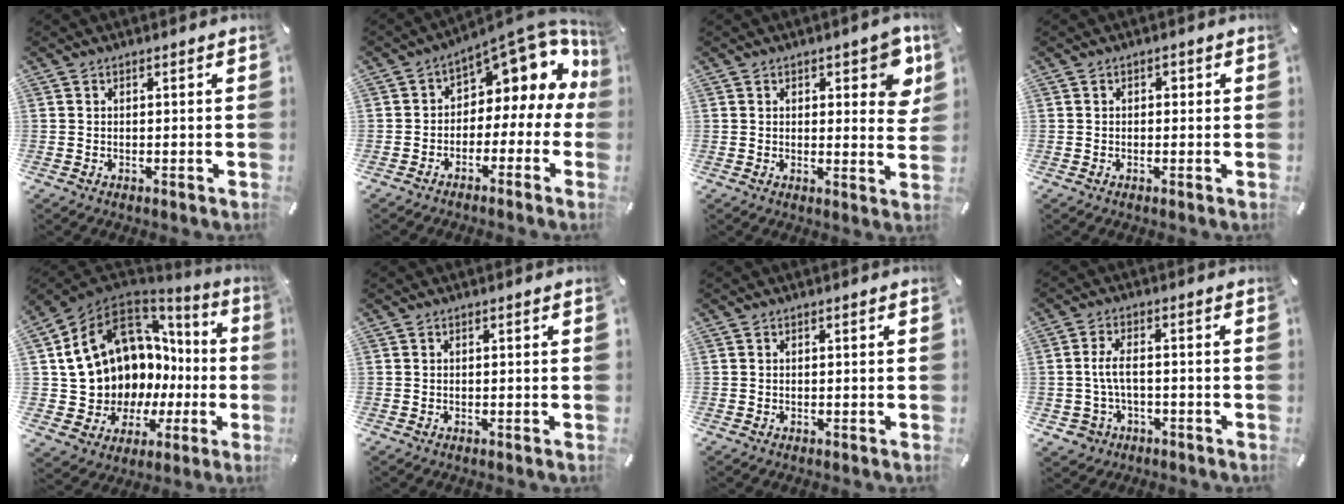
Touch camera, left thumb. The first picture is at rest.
{"total": 9.3, "force": [5.4, 5.2, 5.5], "torque": [-0.076, -0.051, 0.089]}
{"total": 8.3, "force": [3.6, 3.8, 6.4], "torque": [-0.069, -0.018, 0.057]}
{"total": 1.1, "force": [-0.2, 0.9, 0.5], "torque": [-0.011, 0.006, -0.006]}
{"total": 16.9, "force": [5.0, 13.4, 9.0], "torque": [-0.156, -0.069, 0.135]}
{"total": 0.0}
{"total": 0.0}
{"total": 5.5, "force": [-0.9, 3.7, 4.0], "torque": [-0.089, 0.007, -0.019]}